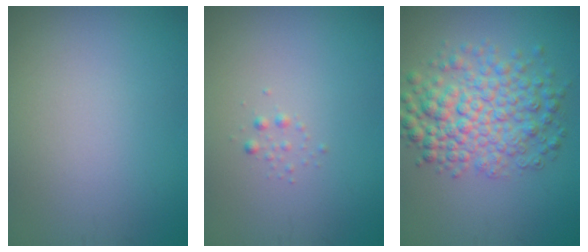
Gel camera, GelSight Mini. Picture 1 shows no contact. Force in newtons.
{"total": 0.6, "press": 0.6, "slide": 0.0}
{"total": 6.5, "press": 6.5, "slide": 0.2}